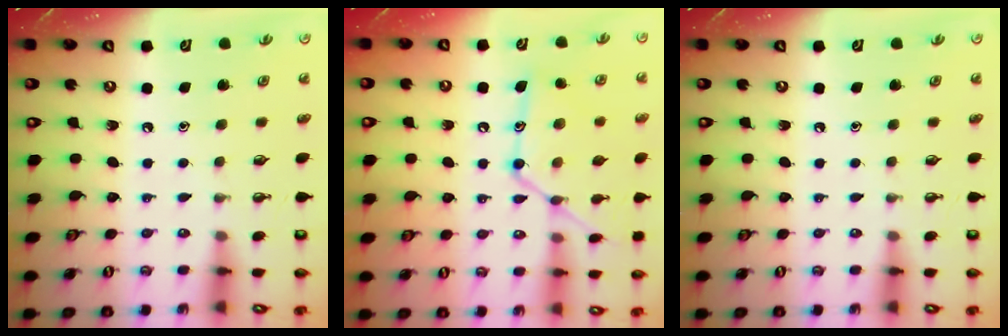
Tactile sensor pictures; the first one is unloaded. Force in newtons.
{"total": 16.4, "press": 16.4, "slide": 1.4}
{"total": 0.0}